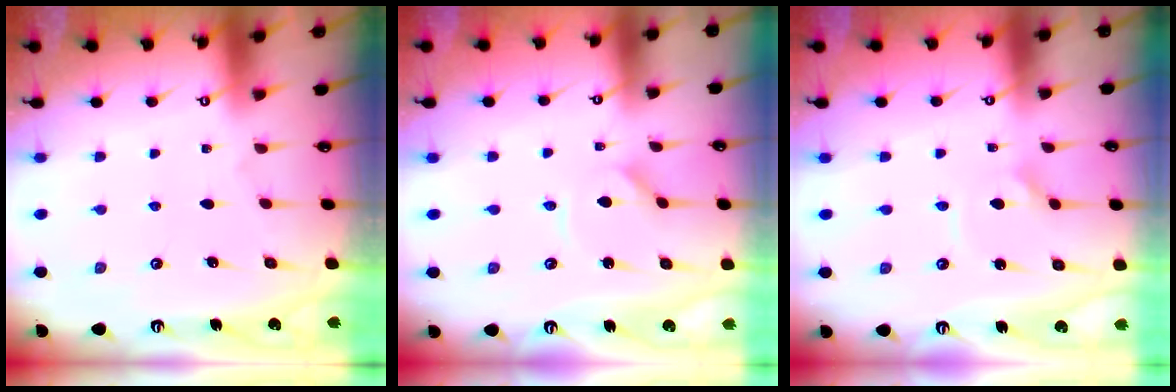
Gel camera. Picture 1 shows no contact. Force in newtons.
{"total": 2.0, "press": 2.0, "slide": 0.4}
{"total": 1.9, "press": 1.9, "slide": 0.1}